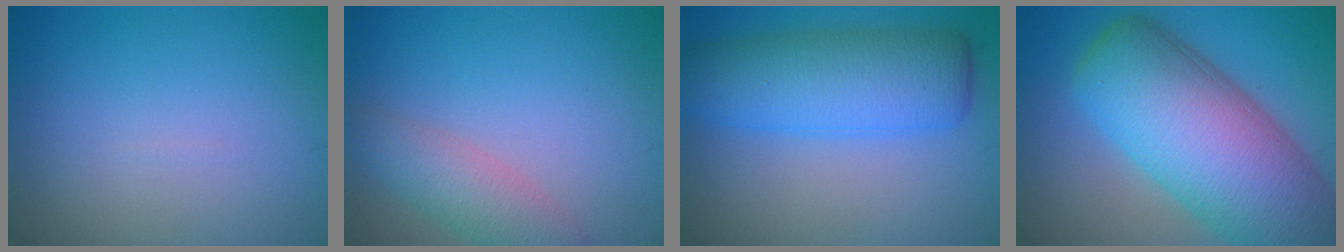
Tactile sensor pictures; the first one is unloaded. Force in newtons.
{"total": 3.5, "press": 3.5, "slide": 0.3}
{"total": 7.8, "press": 7.8, "slide": 0.1}
{"total": 15.0, "press": 14.9, "slide": 0.6}